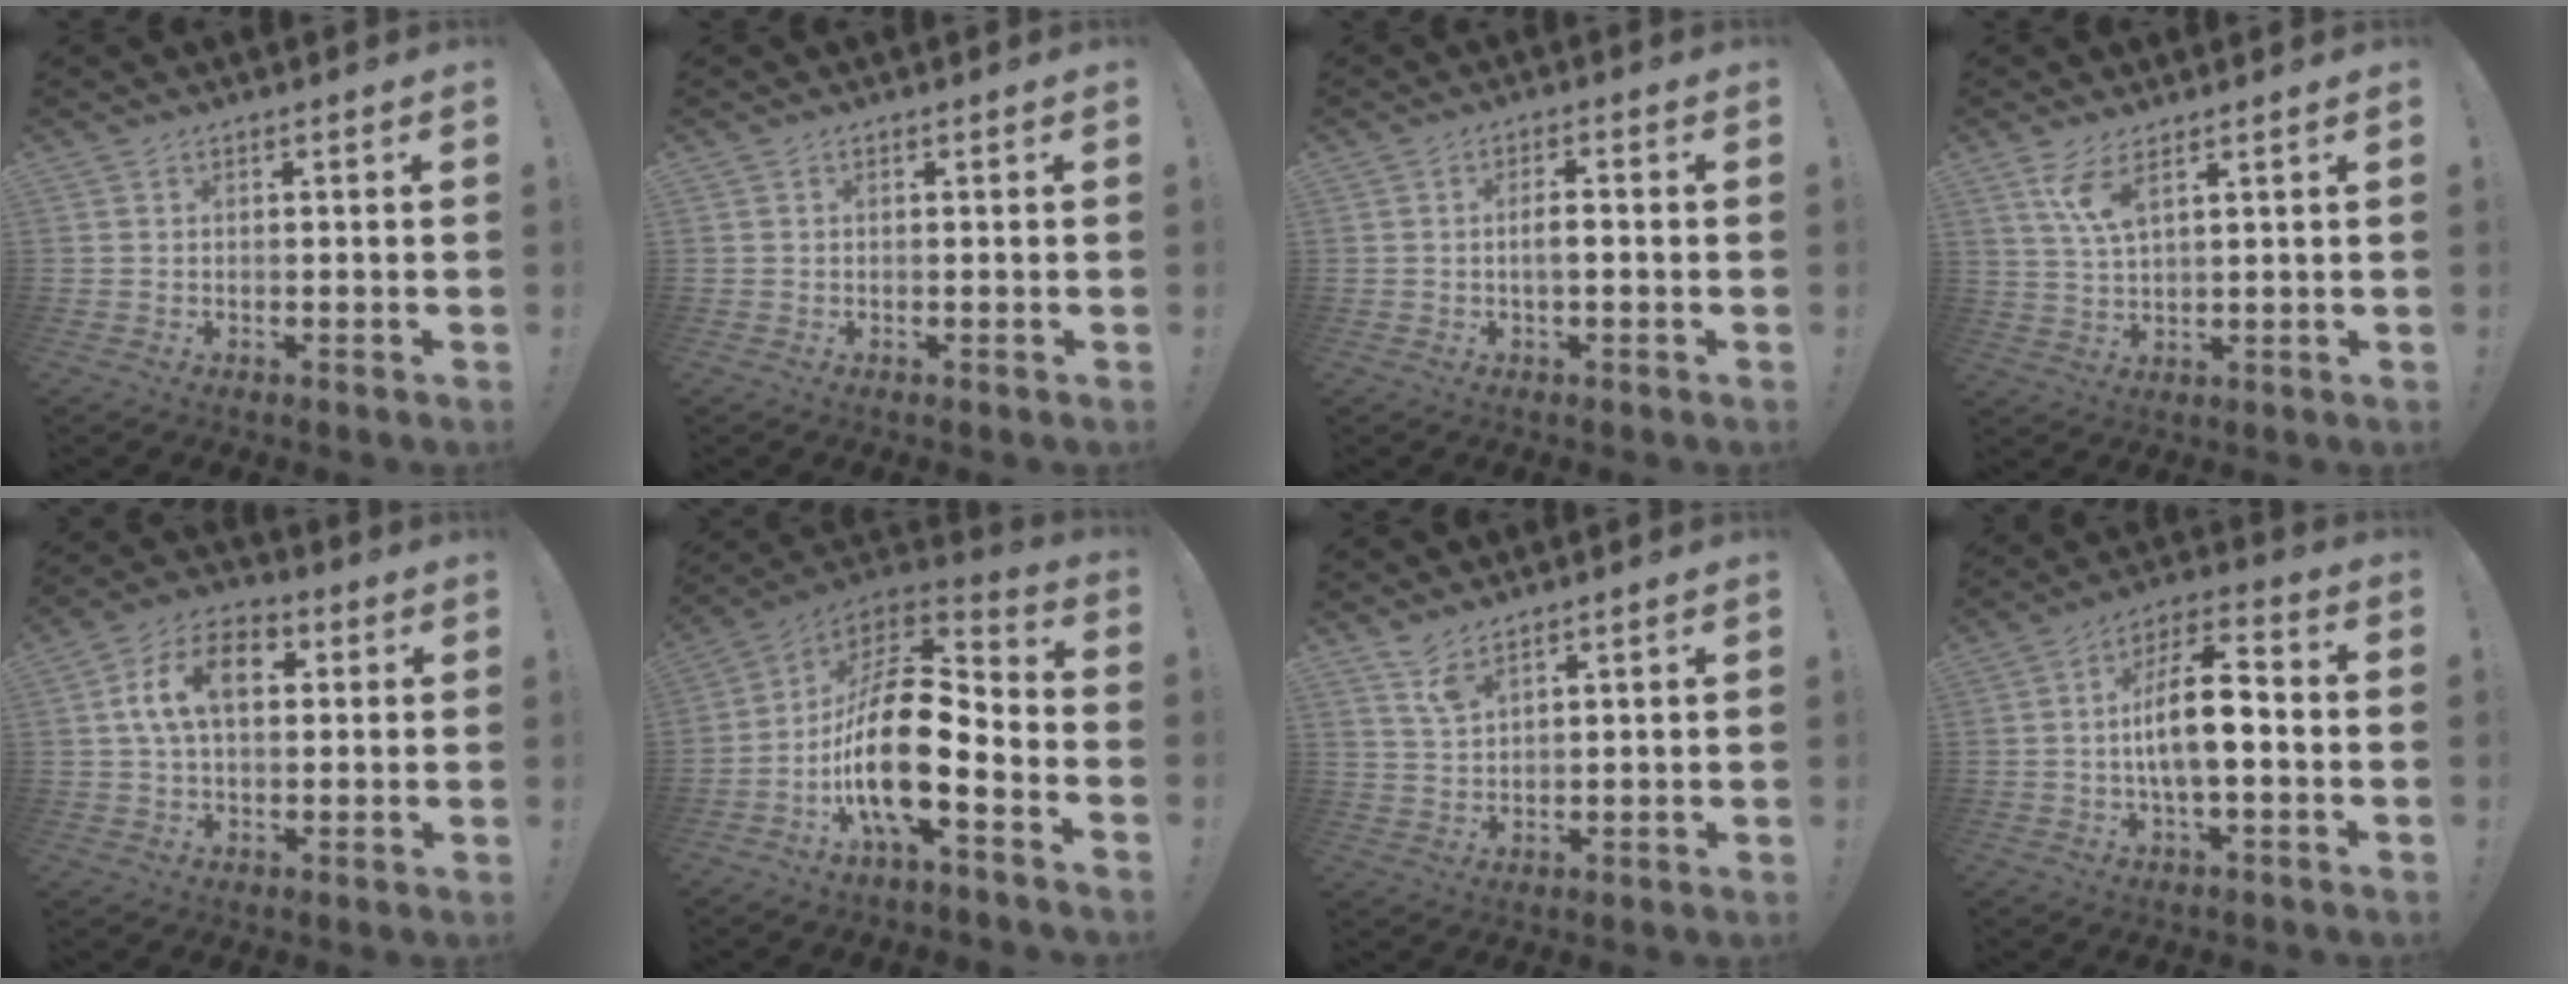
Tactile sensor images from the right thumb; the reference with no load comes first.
{"total": 0.0}
{"total": 3.2, "force": [-0.8, 0.8, 3.0], "torque": [-0.054, 0.006, -0.017]}
{"total": 6.9, "force": [3.9, 2.0, 5.3], "torque": [-0.101, -0.014, 0.069]}
{"total": 13.6, "force": [3.3, 8.2, 10.3], "torque": [-0.178, 0.016, 0.060]}
{"total": 21.2, "force": [-5.1, 8.2, 18.9], "torque": [-0.370, 0.021, -0.087]}
{"total": 5.4, "force": [4.1, 1.4, 3.1], "torque": [-0.063, -0.020, 0.075]}
{"total": 12.3, "force": [-1.3, 4.5, 11.4], "torque": [-0.206, 0.010, -0.029]}